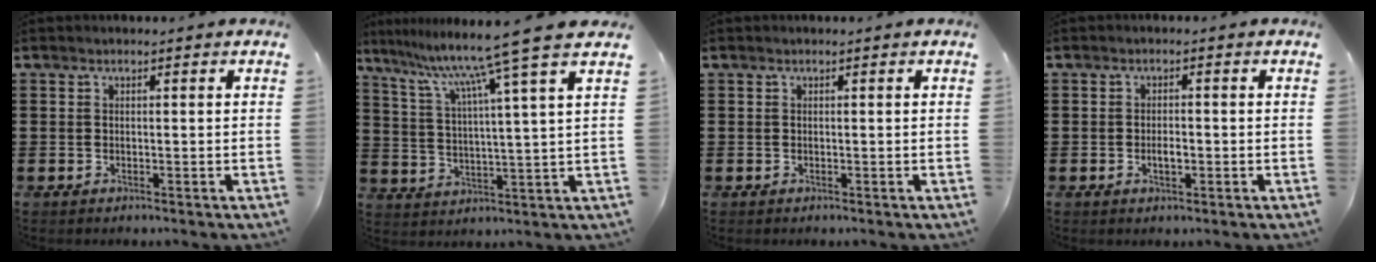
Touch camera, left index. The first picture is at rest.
{"total": 10.6, "force": [8.1, -1.8, 6.7], "torque": [-0.160, -0.042, 0.124]}
{"total": 0.0}
{"total": 2.0, "force": [-0.5, 0.9, 1.8], "torque": [-0.034, 0.002, -0.009]}